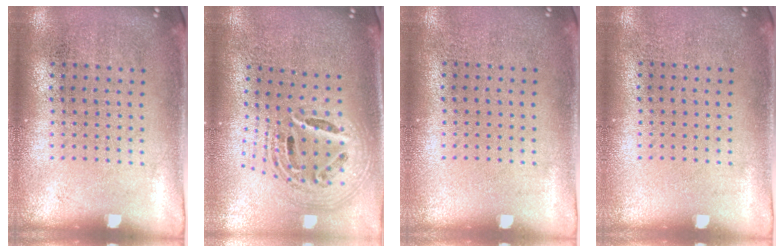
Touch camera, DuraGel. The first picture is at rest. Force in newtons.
{"total": 2.5, "press": 1.8, "slide": 1.7}
{"total": 0.0}
{"total": 0.0}